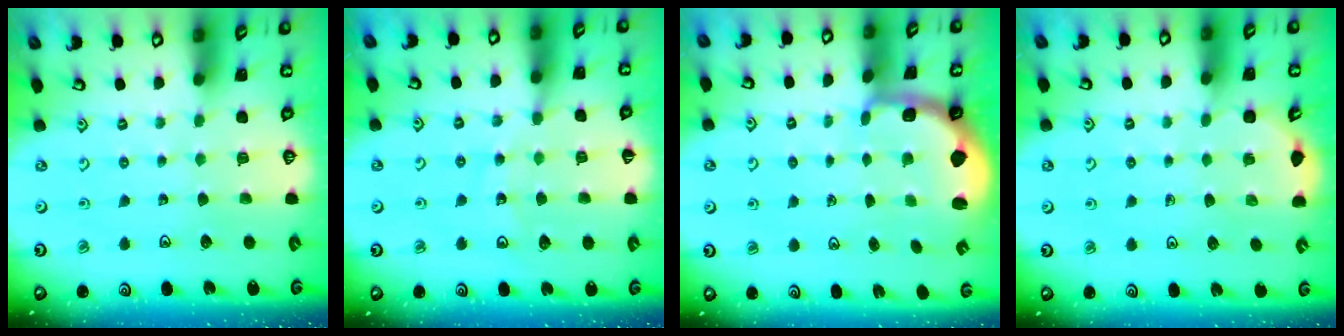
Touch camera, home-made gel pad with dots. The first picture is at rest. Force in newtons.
{"total": 12.4, "press": 11.9, "slide": 3.4}
{"total": 1.7, "press": 1.3, "slide": 1.0}
{"total": 2.2, "press": 2.0, "slide": 1.1}